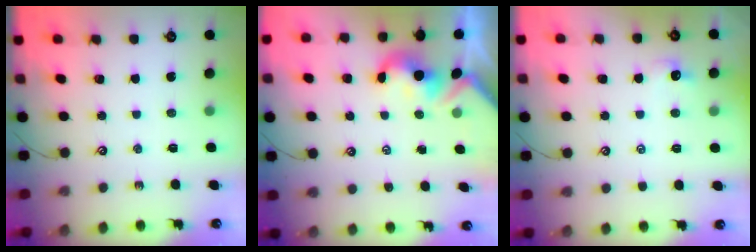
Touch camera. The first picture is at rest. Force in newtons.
{"total": 1.8, "press": 1.7, "slide": 0.6}
{"total": 1.3, "press": 1.1, "slide": 0.6}